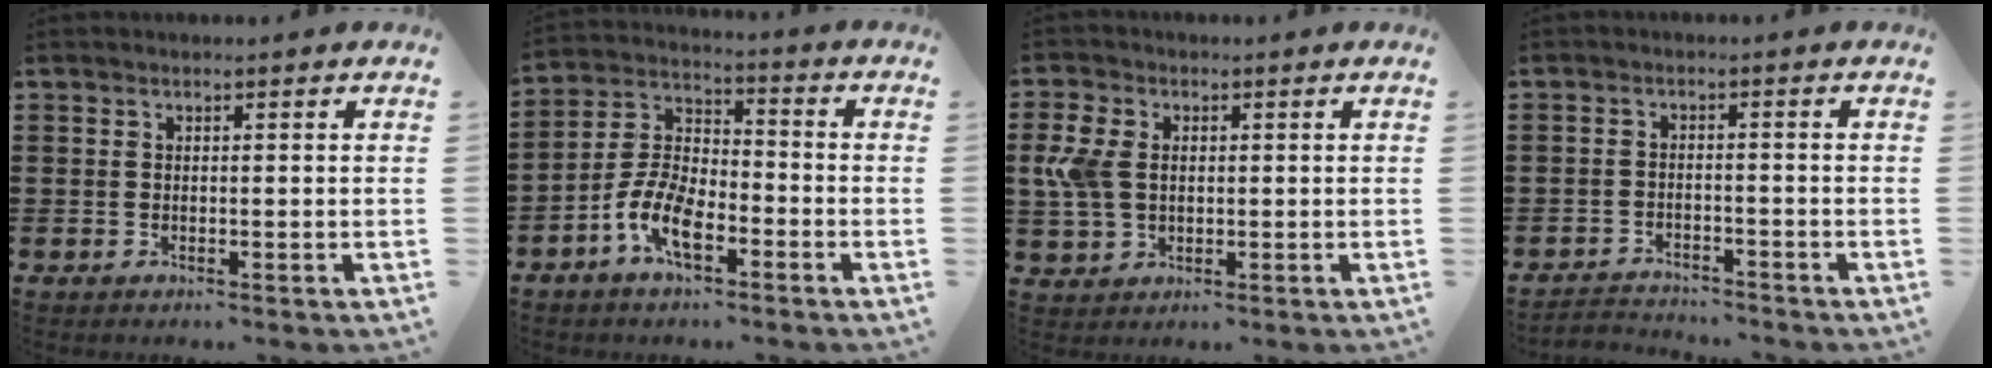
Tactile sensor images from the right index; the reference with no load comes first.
{"total": 8.4, "force": [-4.5, 3.8, 6.0], "torque": [-0.156, -0.006, -0.093]}
{"total": 6.1, "force": [0.7, 4.3, 4.3], "torque": [-0.128, 0.000, 0.002]}
{"total": 2.6, "force": [-2.6, 0.3, -0.3], "torque": [-0.004, 0.000, -0.058]}